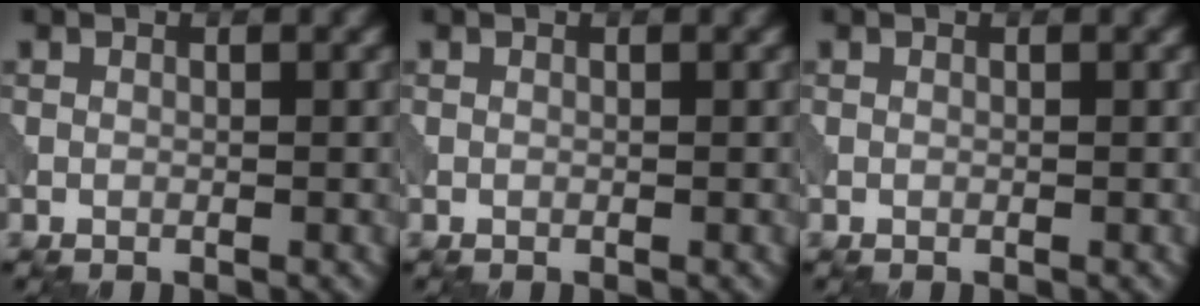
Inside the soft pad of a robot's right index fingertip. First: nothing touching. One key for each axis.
{"total": 0.0}
{"total": 0.0}